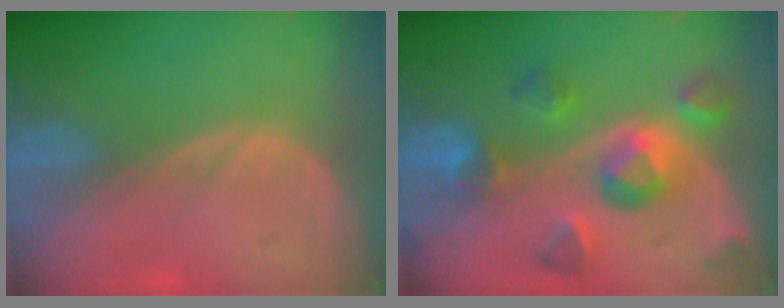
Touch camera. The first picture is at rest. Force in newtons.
{"total": 9.5, "press": 8.6, "slide": 3.9}